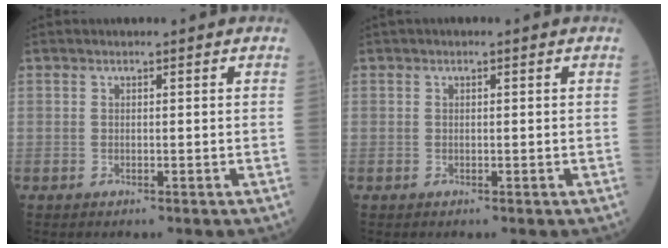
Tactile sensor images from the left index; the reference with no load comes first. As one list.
[{"total": 0.0}]